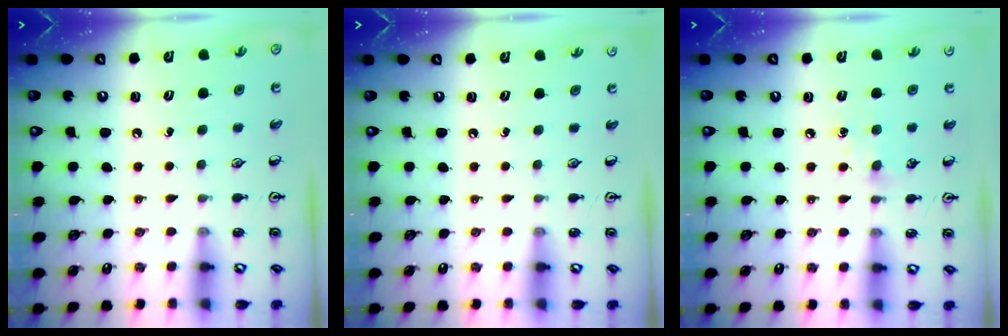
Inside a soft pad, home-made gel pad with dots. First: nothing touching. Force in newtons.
{"total": 0.0}
{"total": 5.7, "press": 5.7, "slide": 0.7}